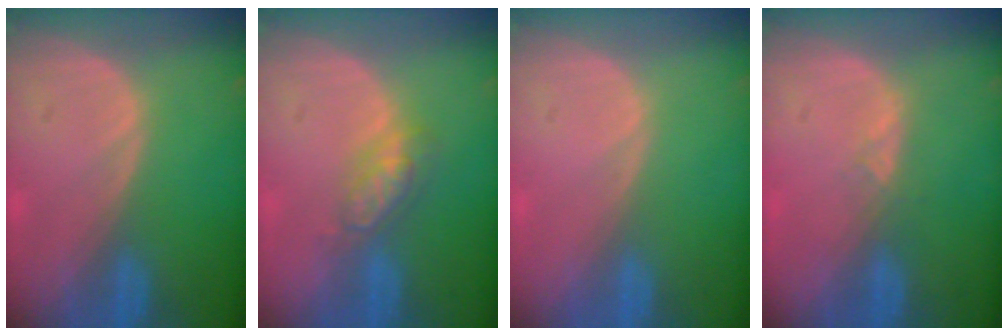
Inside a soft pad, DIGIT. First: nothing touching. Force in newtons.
{"total": 4.8, "press": 4.2, "slide": 2.2}
{"total": 0.0}
{"total": 1.4, "press": 1.2, "slide": 0.8}